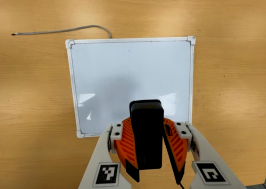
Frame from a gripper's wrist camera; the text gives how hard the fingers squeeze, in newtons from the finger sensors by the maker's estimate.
{"total": 11.0, "left": 10.5, "right": 11.5}